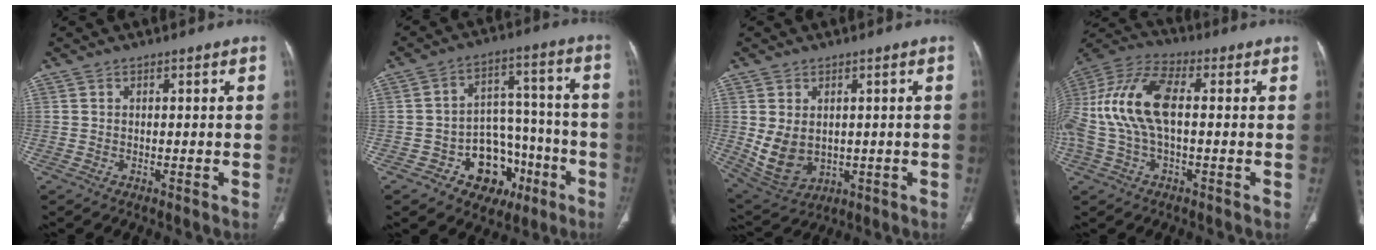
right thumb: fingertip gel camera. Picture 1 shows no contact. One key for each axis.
{"total": 14.2, "fx": -6.5, "fy": 10.3, "fz": 7.3, "tx": -0.050, "ty": 0.069, "tz": -0.086}
{"total": 8.6, "fx": 0.3, "fy": 6.3, "fz": 5.9, "tx": -0.102, "ty": -0.009, "tz": 0.035}
{"total": 16.1, "fx": 0.4, "fy": 7.5, "fz": 14.2, "tx": -0.319, "ty": 0.034, "tz": 0.006}